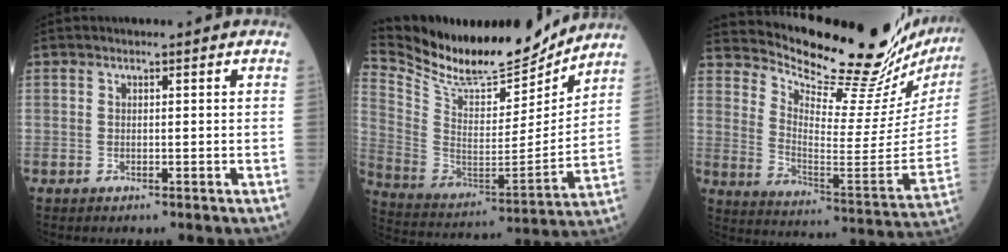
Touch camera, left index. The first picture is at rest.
{"total": 20.7, "force": [19.2, 3.9, 6.7], "torque": [-0.145, -0.022, 0.325]}
{"total": 26.5, "force": [24.8, 1.8, 9.2], "torque": [-0.150, -0.122, 0.331]}